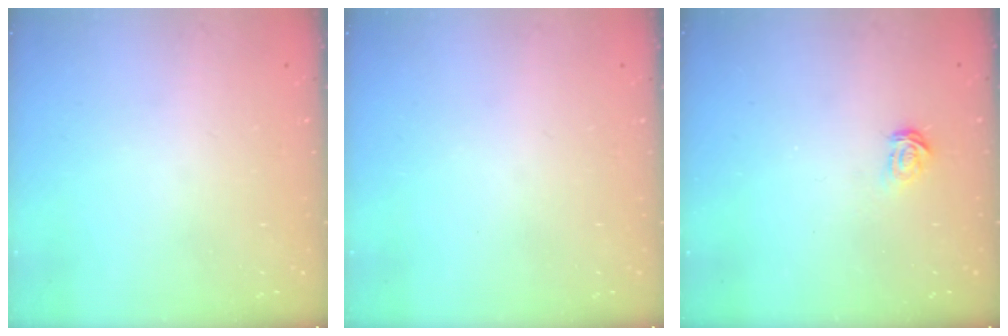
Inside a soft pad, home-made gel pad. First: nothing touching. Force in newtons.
{"total": 0.0}
{"total": 2.3, "press": 2.3, "slide": 0.3}